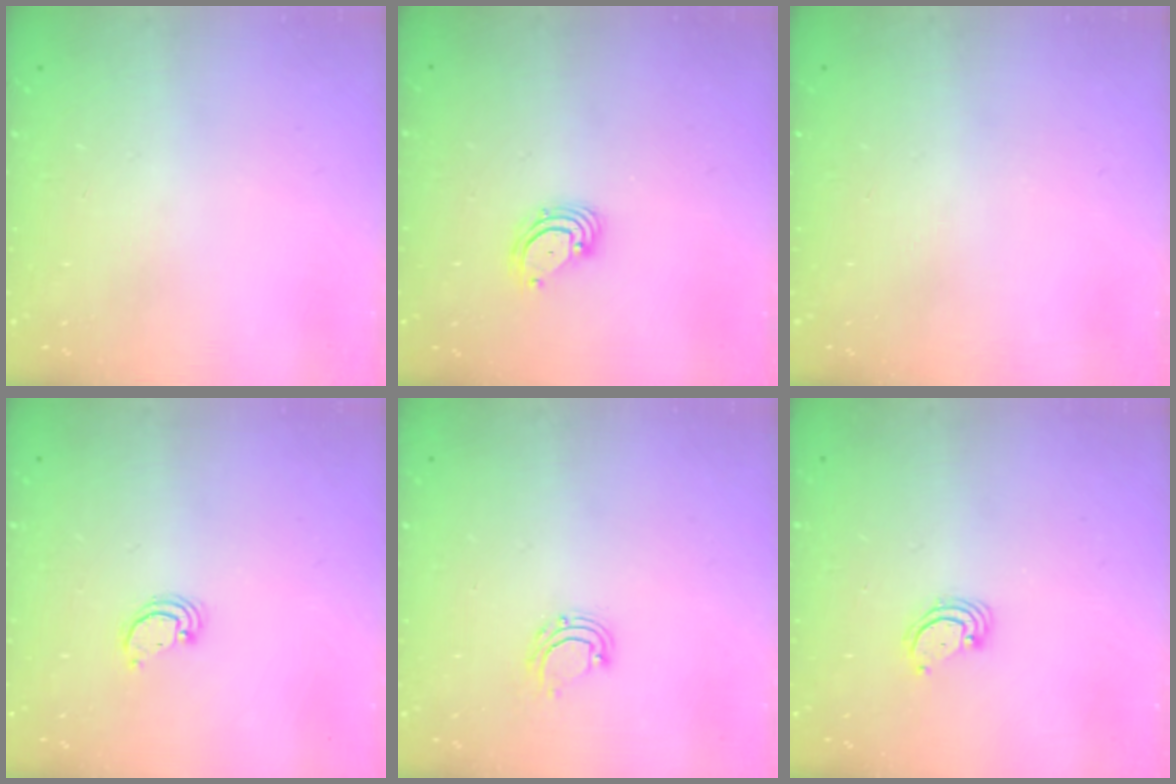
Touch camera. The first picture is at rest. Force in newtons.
{"total": 3.4, "press": 3.4, "slide": 0.2}
{"total": 0.0}
{"total": 2.4, "press": 2.4, "slide": 0.2}
{"total": 6.2, "press": 6.1, "slide": 0.5}
{"total": 3.5, "press": 3.5, "slide": 0.3}